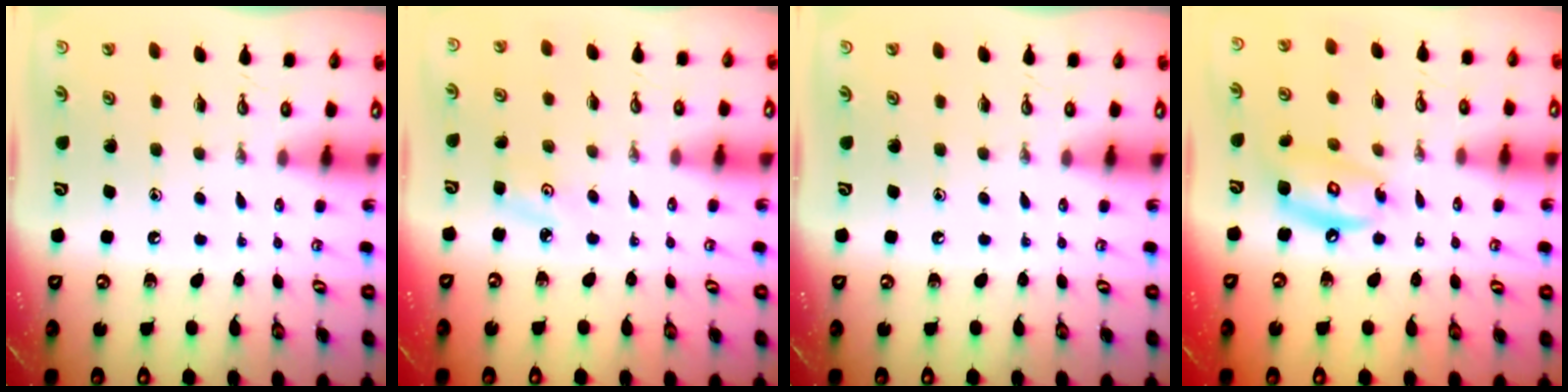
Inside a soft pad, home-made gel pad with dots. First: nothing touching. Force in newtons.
{"total": 3.0, "press": 3.0, "slide": 0.4}
{"total": 0.0}
{"total": 11.5, "press": 11.5, "slide": 1.0}